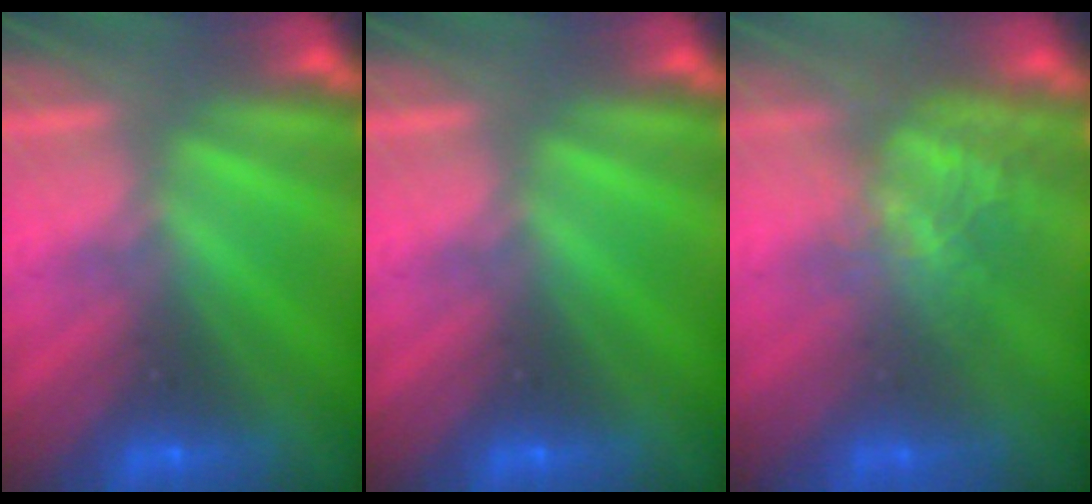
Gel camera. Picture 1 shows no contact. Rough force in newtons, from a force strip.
{"total": 0.0}
{"total": 4.4}